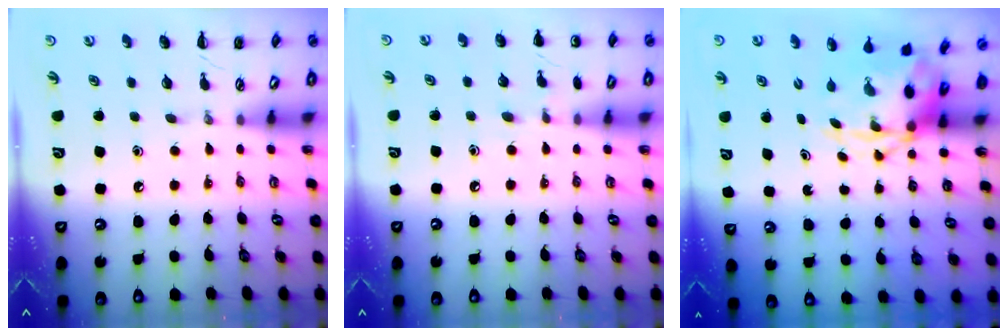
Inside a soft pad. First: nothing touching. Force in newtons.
{"total": 4.8, "press": 4.6, "slide": 1.5}
{"total": 4.6, "press": 4.5, "slide": 1.1}